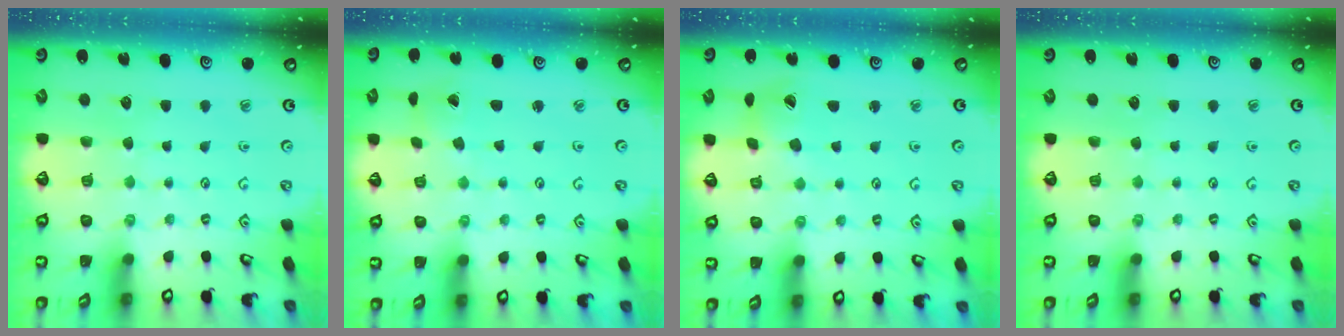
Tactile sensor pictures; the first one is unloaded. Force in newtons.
{"total": 1.4, "press": 1.4, "slide": 0.3}
{"total": 5.3, "press": 5.3, "slide": 0.6}
{"total": 0.0}